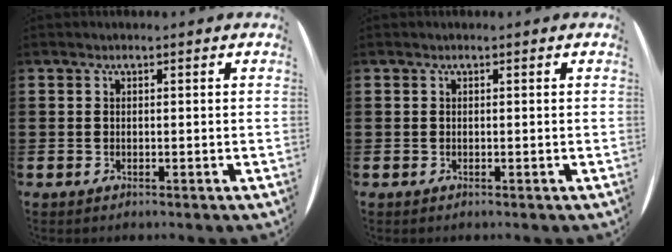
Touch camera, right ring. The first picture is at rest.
{"total": 0.0}